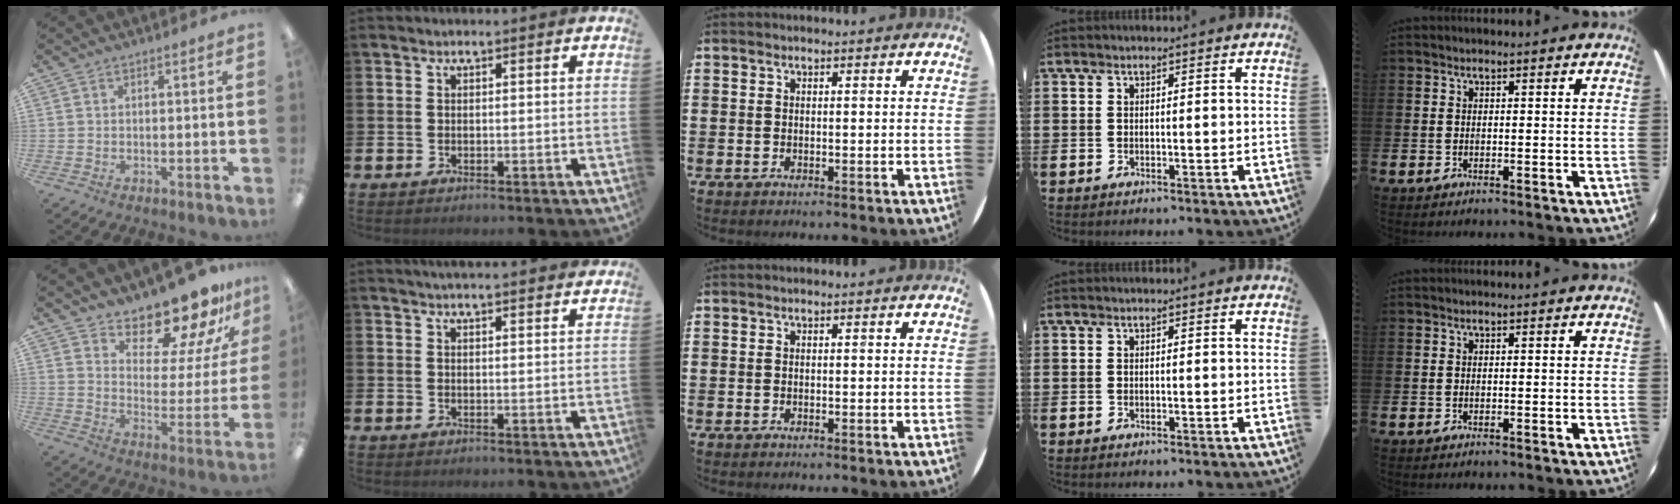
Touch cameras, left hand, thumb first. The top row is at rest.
{"thumb": {"total": 15.5, "force": [13.9, 4.2, 5.3], "torque": [-0.082, -0.121, 0.238]}, "index": {"total": 2.8, "force": [2.8, 0.0, 0.4], "torque": [-0.008, -0.012, 0.050]}}